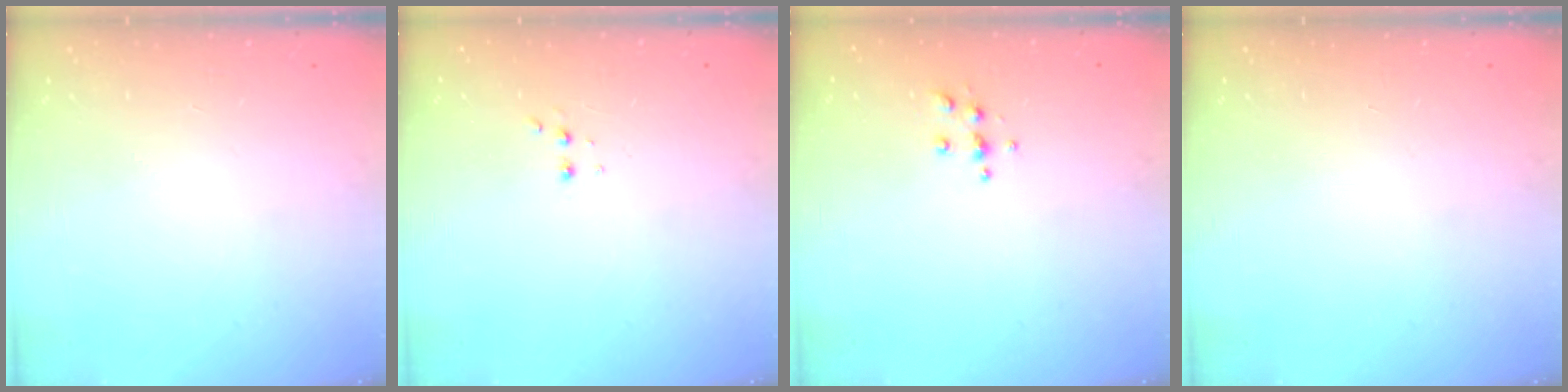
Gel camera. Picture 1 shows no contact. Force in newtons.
{"total": 2.9, "press": 2.7, "slide": 1.0}
{"total": 4.9, "press": 4.9, "slide": 0.5}
{"total": 0.0}